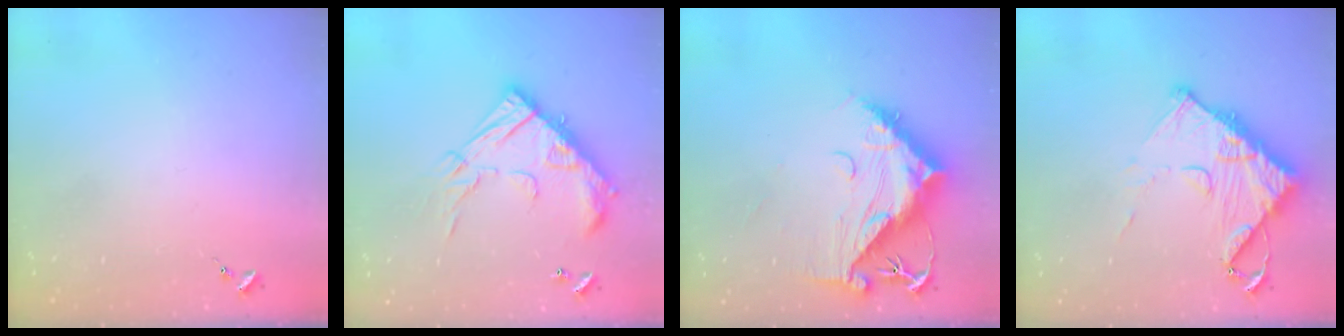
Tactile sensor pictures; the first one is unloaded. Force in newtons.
{"total": 21.7, "press": 21.6, "slide": 1.9}
{"total": 15.4, "press": 15.3, "slide": 1.6}
{"total": 14.0, "press": 13.9, "slide": 1.3}